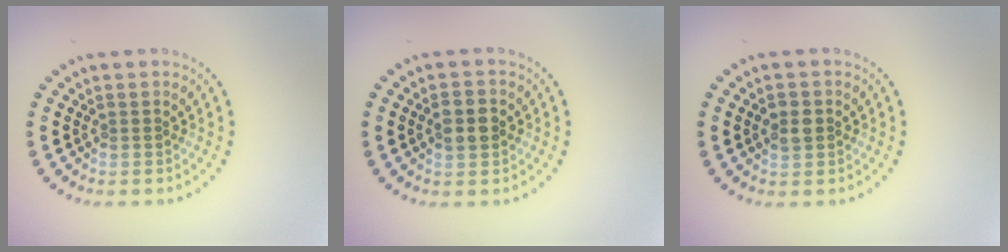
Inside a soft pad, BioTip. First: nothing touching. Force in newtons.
{"total": 2.9, "press": 2.9, "slide": 0.1}
{"total": 1.8, "press": 1.7, "slide": 0.3}